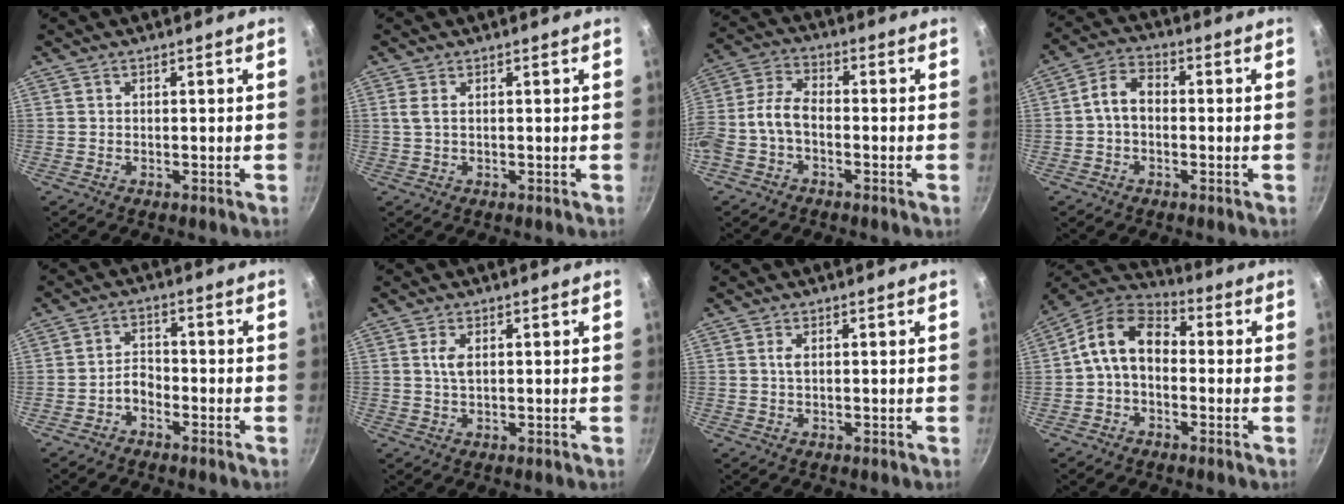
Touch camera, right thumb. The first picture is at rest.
{"total": 1.7, "force": [0.4, 0.6, 1.5], "torque": [-0.036, -0.001, 0.011]}
{"total": 7.6, "force": [-2.6, 4.4, 5.7], "torque": [-0.127, 0.037, -0.063]}
{"total": 5.9, "force": [-0.6, 4.1, 4.2], "torque": [-0.067, 0.025, -0.022]}
{"total": 3.3, "force": [-2.1, 1.9, 1.7], "torque": [-0.024, 0.030, -0.043]}
{"total": 2.7, "force": [0.7, 1.2, 2.3], "torque": [-0.044, -0.001, 0.015]}
{"total": 1.3, "force": [0.3, 0.6, 1.2], "torque": [-0.022, 0.000, 0.006]}
{"total": 11.1, "force": [-0.2, 7.8, 7.9], "torque": [-0.117, 0.039, -0.025]}